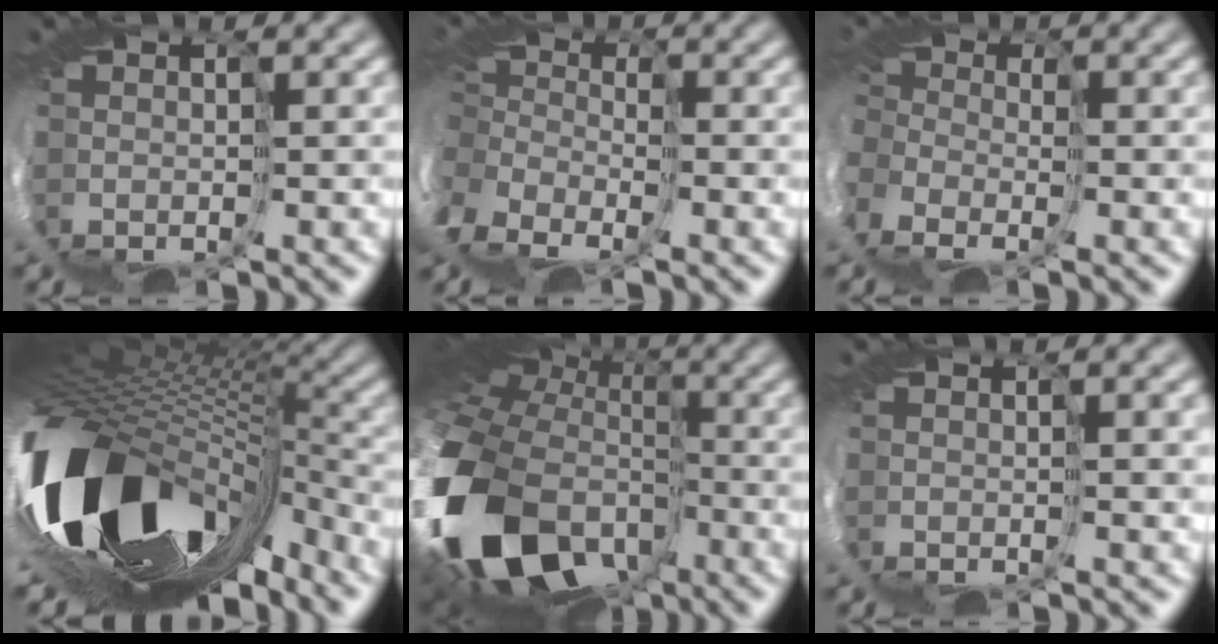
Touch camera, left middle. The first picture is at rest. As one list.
[{"total": 8.1, "force": [-4.5, 5.7, 3.5], "torque": [-0.105, -0.013, -0.064]}, {"total": 7.1, "force": [-4.0, 4.7, 3.4], "torque": [-0.086, -0.021, -0.056]}, {"total": 14.1, "force": [-4.4, 8.3, 10.5], "torque": [-0.223, -0.063, -0.050]}, {"total": 16.2, "force": [-6.5, 12.0, 8.6], "torque": [-0.215, -0.024, -0.104]}, {"total": 2.3, "force": [0.9, 0.5, 2.0], "torque": [-0.034, 0.002, 0.011]}]